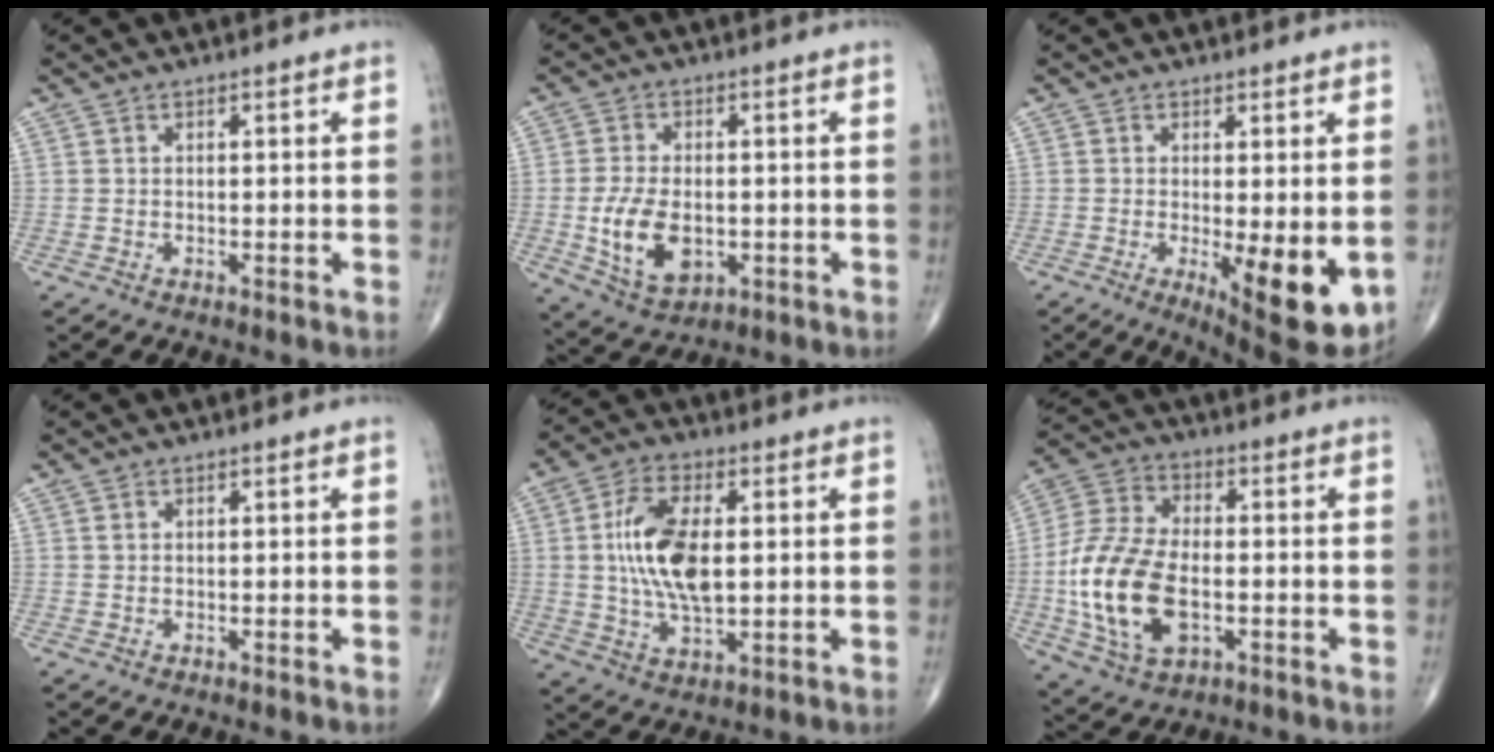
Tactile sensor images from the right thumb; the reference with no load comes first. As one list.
[{"total": 10.3, "force": [-1.7, 6.2, 8.0], "torque": [-0.140, -0.005, -0.020]}, {"total": 10.7, "force": [-2.0, 3.2, 10.0], "torque": [-0.131, -0.025, -0.020]}, {"total": 0.5, "force": [0.2, 0.4, 0.3], "torque": [-0.004, 0.002, 0.005]}, {"total": 13.6, "force": [1.2, 6.6, 11.8], "torque": [-0.226, -0.002, 0.024]}, {"total": 17.4, "force": [-3.0, 9.8, 14.1], "torque": [-0.285, 0.010, -0.053]}]